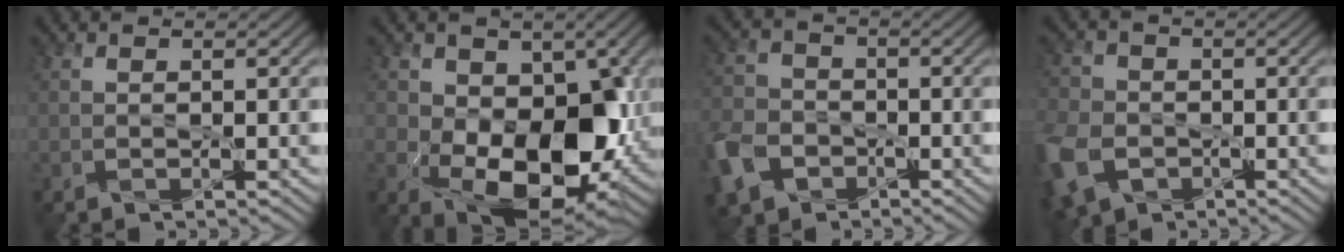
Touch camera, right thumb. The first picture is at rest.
{"total": 14.4, "force": [-2.2, 9.3, 10.7], "torque": [-0.169, -0.033, -0.029]}
{"total": 7.8, "force": [-3.9, 5.8, 3.4], "torque": [-0.104, -0.014, -0.095]}
{"total": 9.7, "force": [-4.2, 7.0, 5.3], "torque": [-0.168, -0.033, -0.092]}